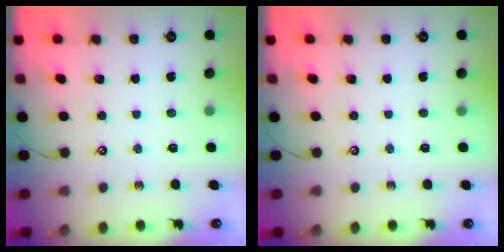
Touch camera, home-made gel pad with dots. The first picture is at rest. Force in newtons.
{"total": 0.0}